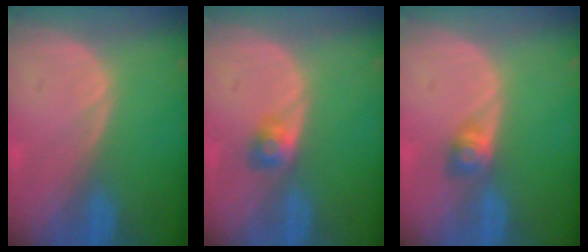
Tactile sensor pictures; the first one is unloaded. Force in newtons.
{"total": 2.5, "press": 2.3, "slide": 0.9}
{"total": 2.7, "press": 2.5, "slide": 1.1}